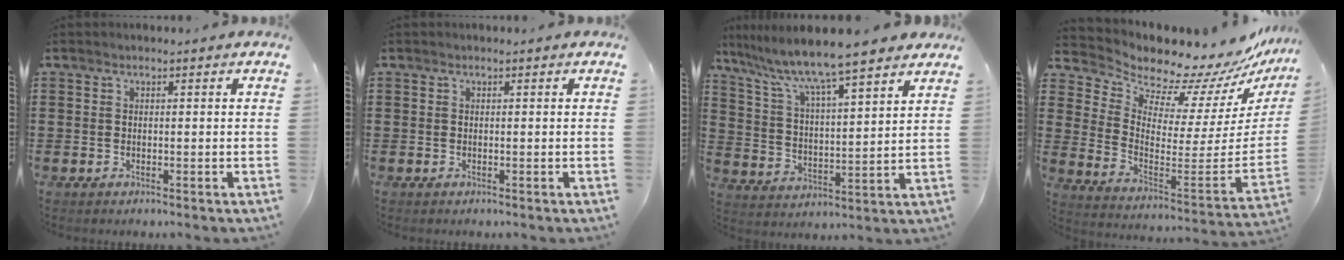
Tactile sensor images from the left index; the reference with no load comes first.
{"total": 0.0}
{"total": 8.3, "force": [7.2, 0.3, 4.0], "torque": [-0.108, -0.042, 0.118]}
{"total": 10.2, "force": [9.8, 2.3, 1.6], "torque": [-0.050, -0.102, 0.161]}